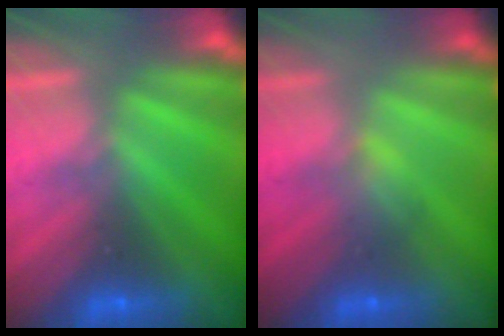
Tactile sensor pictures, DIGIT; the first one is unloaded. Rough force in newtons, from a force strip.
{"total": 2.8}